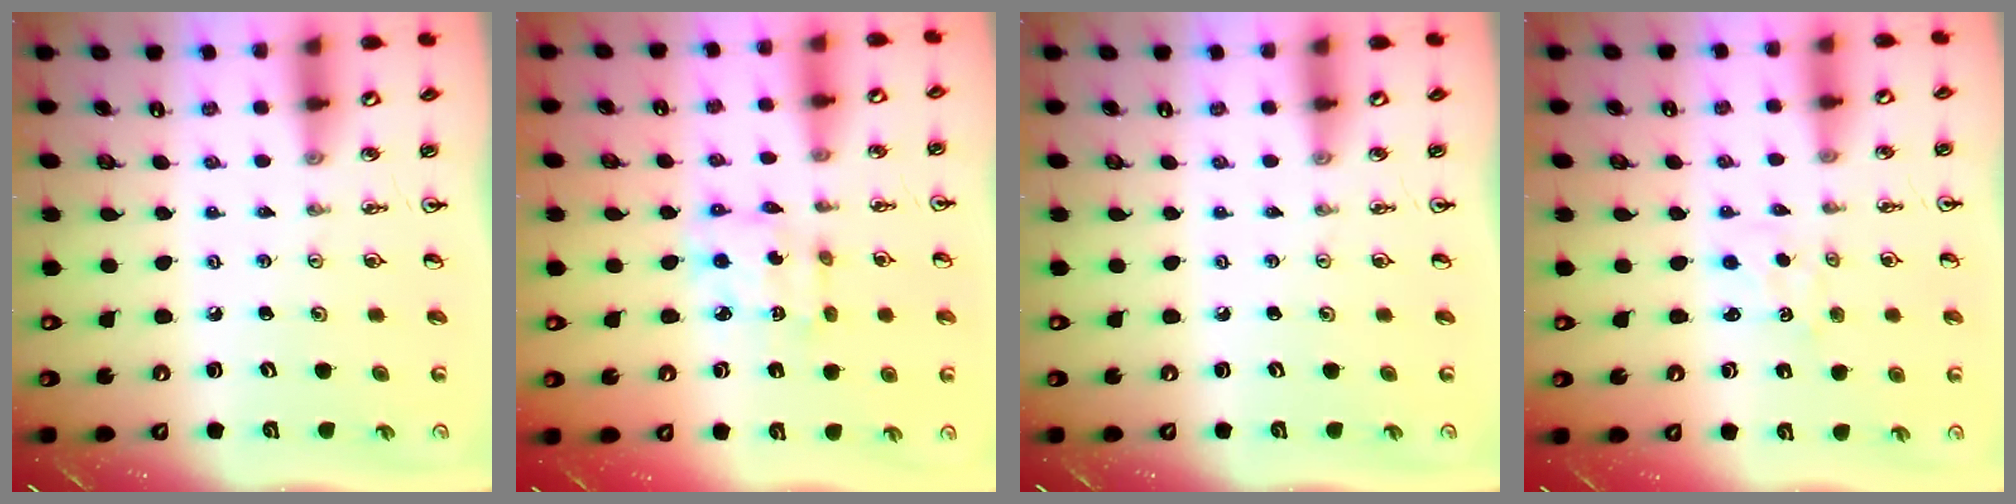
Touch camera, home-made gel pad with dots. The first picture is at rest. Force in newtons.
{"total": 4.6, "press": 4.6, "slide": 0.3}
{"total": 0.0}
{"total": 1.2, "press": 1.1, "slide": 0.2}